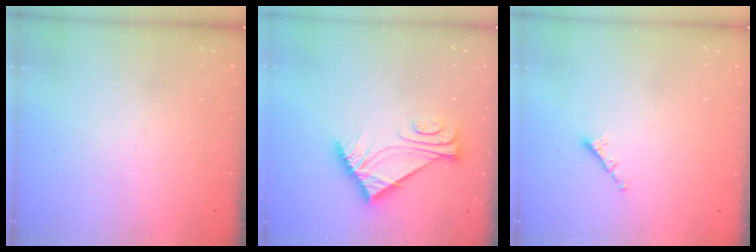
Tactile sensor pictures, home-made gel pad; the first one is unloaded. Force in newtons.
{"total": 7.4, "press": 7.4, "slide": 0.8}
{"total": 1.3, "press": 1.2, "slide": 0.5}